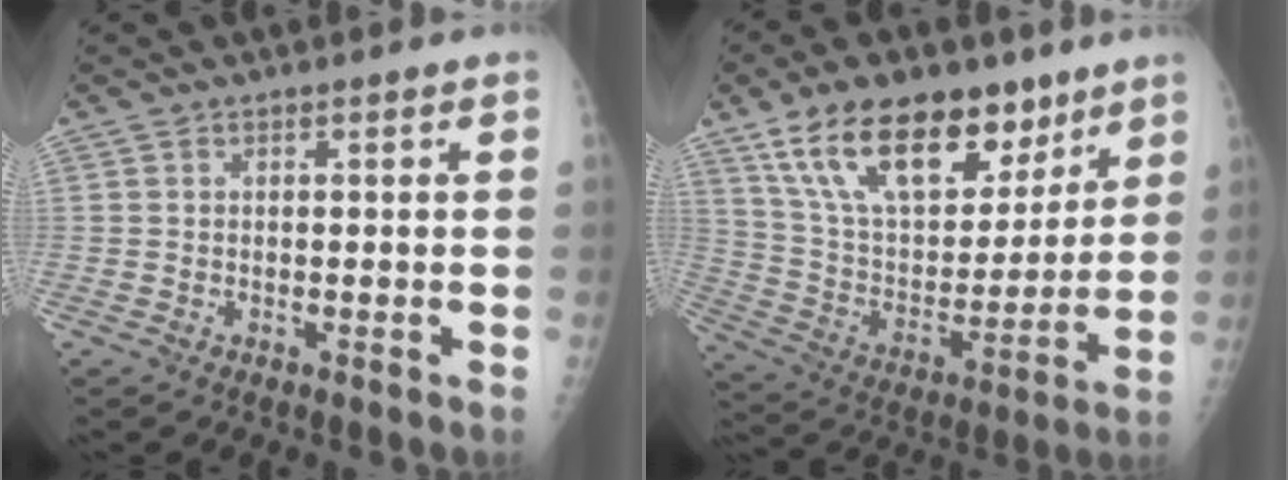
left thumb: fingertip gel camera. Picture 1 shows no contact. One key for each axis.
{"total": 23.1, "fx": 14.3, "fy": 12.0, "fz": 13.6, "tx": -0.195, "ty": -0.044, "tz": 0.257}